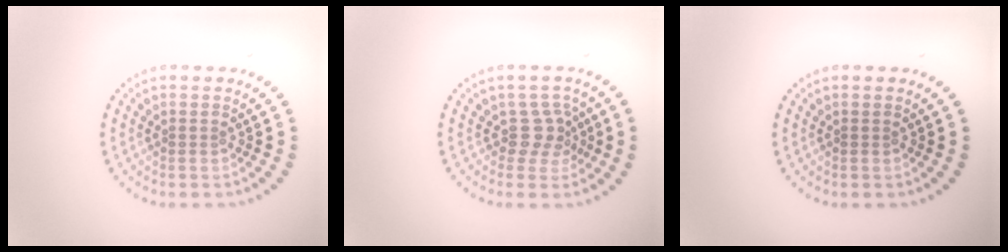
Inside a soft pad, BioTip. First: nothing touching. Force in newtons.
{"total": 2.2, "press": 1.6, "slide": 1.5}
{"total": 0.0}